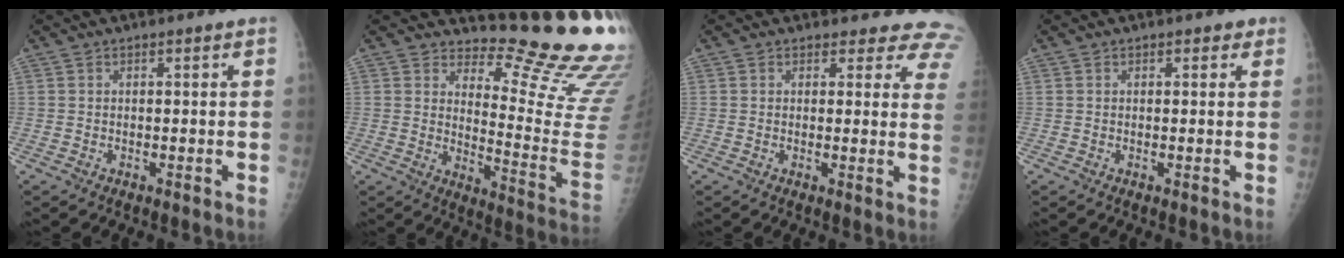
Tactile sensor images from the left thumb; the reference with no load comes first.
{"total": 17.5, "force": [15.6, 2.7, 7.4], "torque": [-0.063, -0.196, 0.186]}
{"total": 9.7, "force": [8.4, 4.6, 1.6], "torque": [0.036, -0.040, 0.055]}
{"total": 1.3, "force": [0.8, 0.9, 0.6], "torque": [0.006, -0.001, 0.004]}